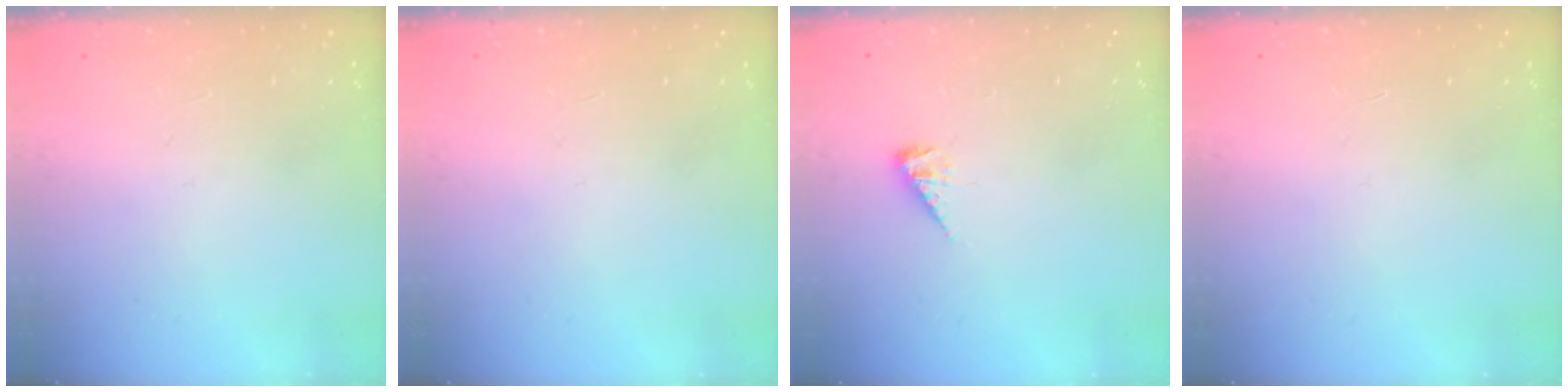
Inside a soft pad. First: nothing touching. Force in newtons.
{"total": 0.0}
{"total": 5.1, "press": 5.1, "slide": 0.8}
{"total": 0.0}